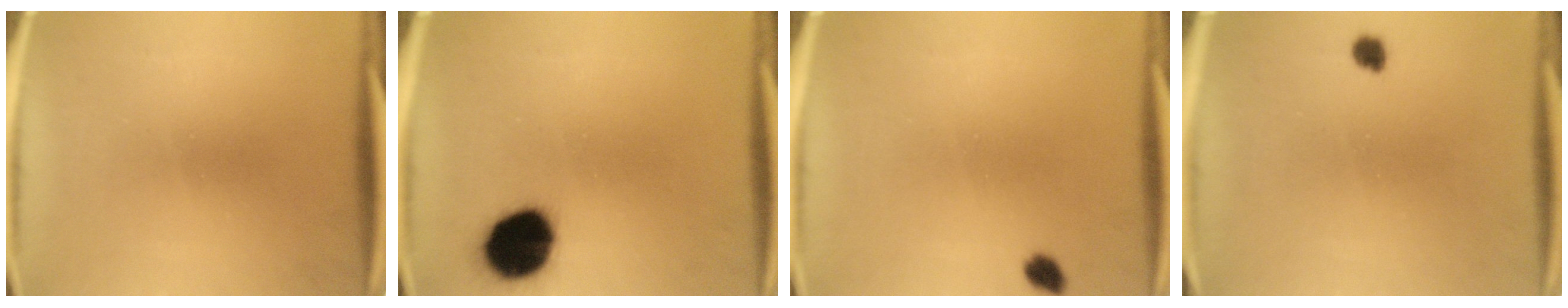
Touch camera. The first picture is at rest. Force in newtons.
{"total": 14.1}
{"total": 1.9}
{"total": 1.8}